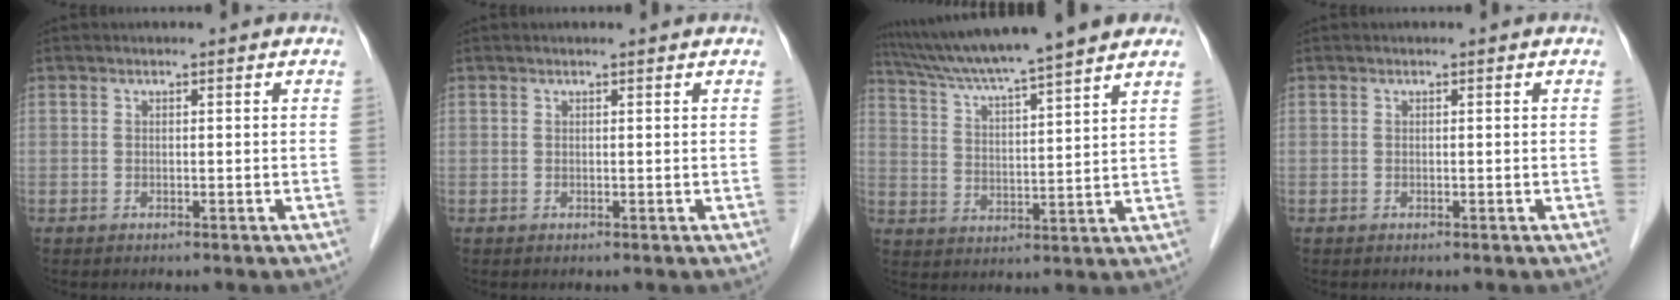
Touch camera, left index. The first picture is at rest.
{"total": 1.0, "force": [1.0, -0.1, 0.3], "torque": [-0.009, 0.006, 0.016]}
{"total": 16.5, "force": [14.1, -0.3, 8.4], "torque": [-0.144, 0.027, 0.217]}
{"total": 0.0}